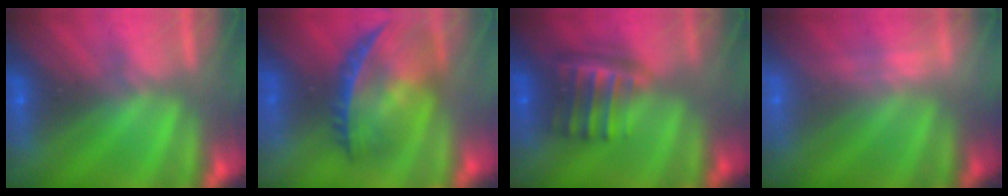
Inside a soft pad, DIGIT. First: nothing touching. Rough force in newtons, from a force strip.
{"total": 5.9}
{"total": 6.8}
{"total": 2.0}